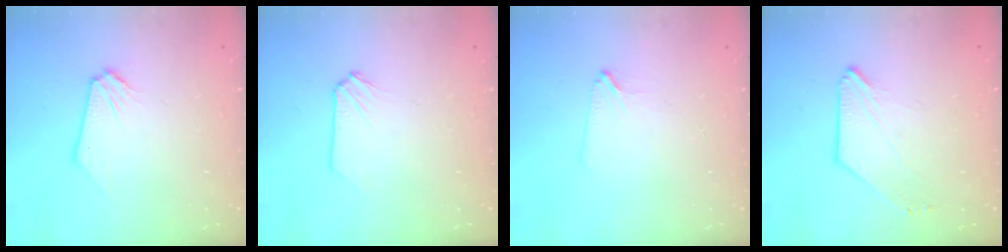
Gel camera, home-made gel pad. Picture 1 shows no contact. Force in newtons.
{"total": 0.0}
{"total": 1.6, "press": 1.5, "slide": 0.3}
{"total": 2.0, "press": 2.0, "slide": 0.5}